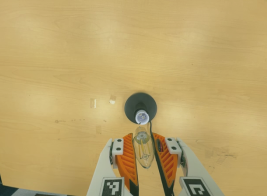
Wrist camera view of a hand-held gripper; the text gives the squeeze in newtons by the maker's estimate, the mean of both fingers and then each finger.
{"total": 9.7, "left": 9.3, "right": 10.2}